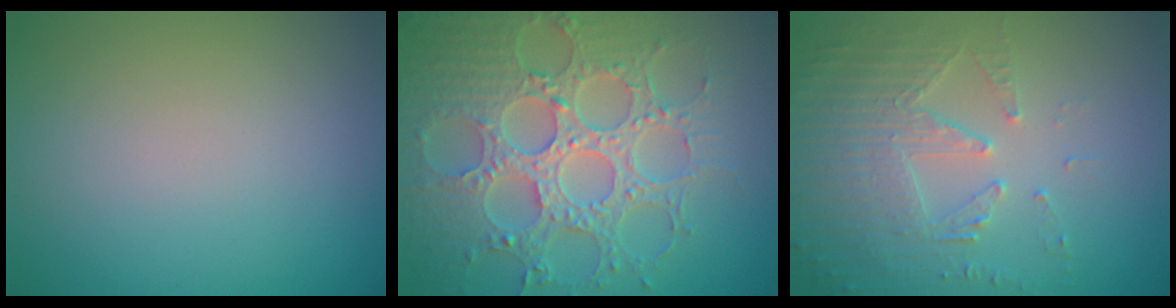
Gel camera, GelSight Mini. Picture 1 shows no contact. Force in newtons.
{"total": 7.7, "press": 6.2, "slide": 4.6}
{"total": 4.6, "press": 3.6, "slide": 2.9}